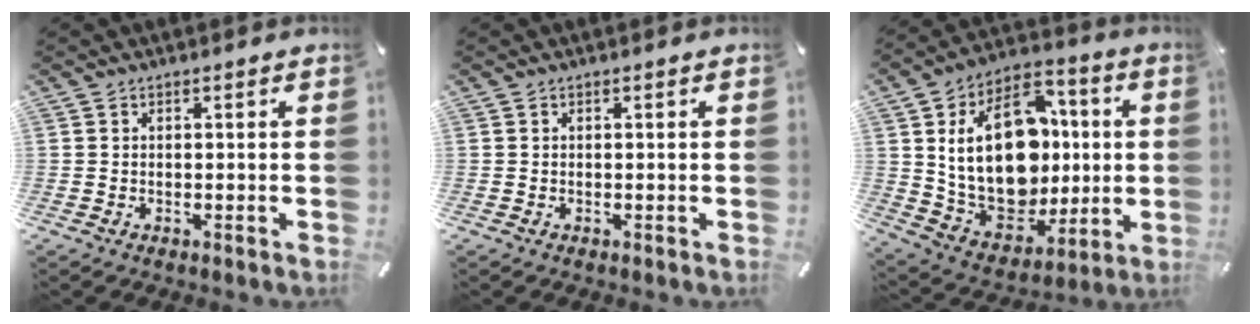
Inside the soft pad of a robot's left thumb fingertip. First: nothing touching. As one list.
[{"total": 0.0}, {"total": 23.9, "force": [2.8, 17.4, 16.2], "torque": [-0.302, -0.011, 0.060]}]